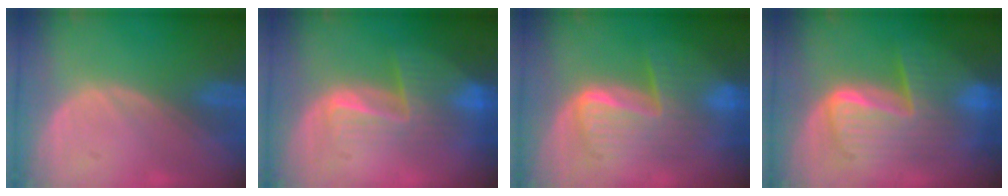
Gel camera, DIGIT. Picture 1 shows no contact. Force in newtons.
{"total": 8.1, "press": 7.0, "slide": 4.0}
{"total": 8.5, "press": 8.4, "slide": 0.9}
{"total": 10.3, "press": 10.2, "slide": 1.0}